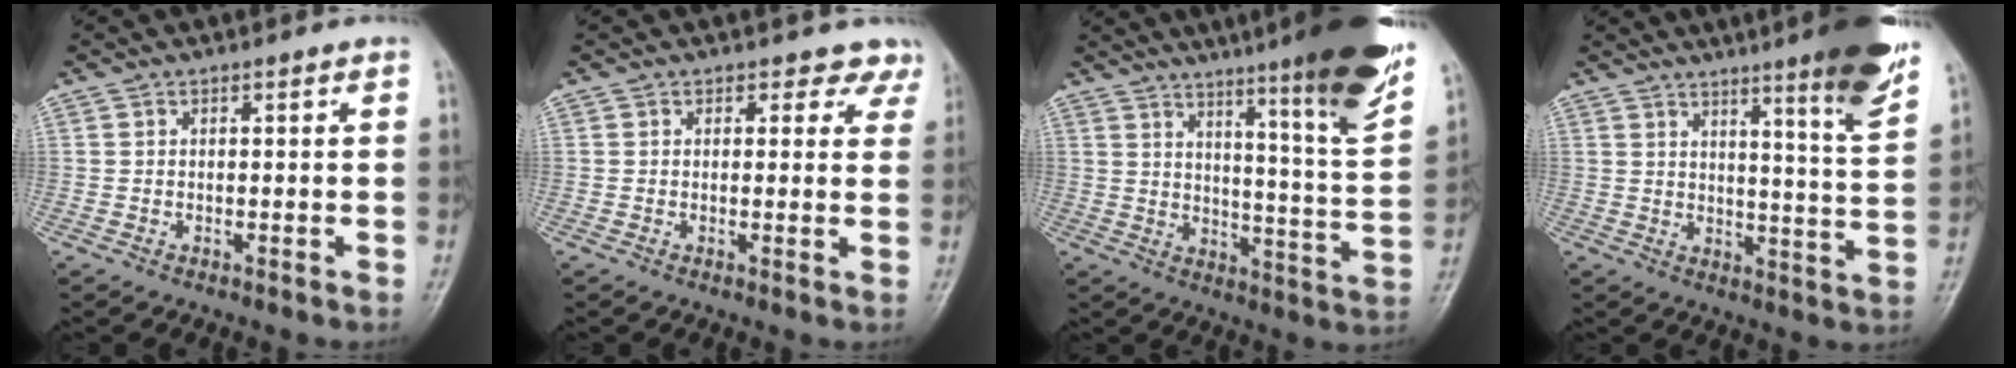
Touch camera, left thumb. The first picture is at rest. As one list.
[{"total": 3.7, "force": [2.9, 2.2, 0.1], "torque": [0.034, -0.016, 0.010]}, {"total": 21.0, "force": [14.3, 1.4, 15.3], "torque": [-0.194, -0.073, 0.197]}, {"total": 13.4, "force": [8.7, 0.9, 10.1], "torque": [-0.127, -0.055, 0.115]}]